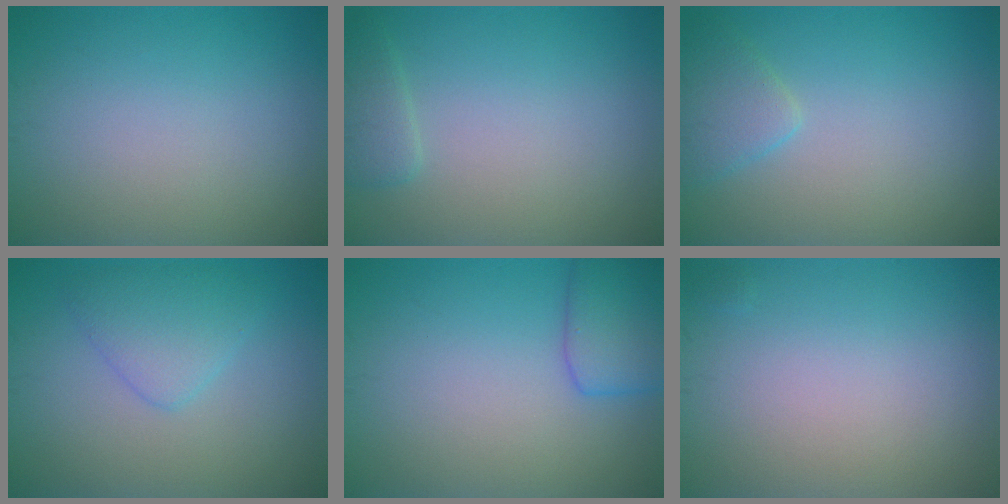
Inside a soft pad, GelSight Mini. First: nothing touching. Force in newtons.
{"total": 1.6, "press": 1.6, "slide": 0.2}
{"total": 2.2, "press": 2.2, "slide": 0.2}
{"total": 3.0, "press": 3.0, "slide": 0.0}
{"total": 3.8, "press": 3.8, "slide": 0.2}
{"total": 0.0}